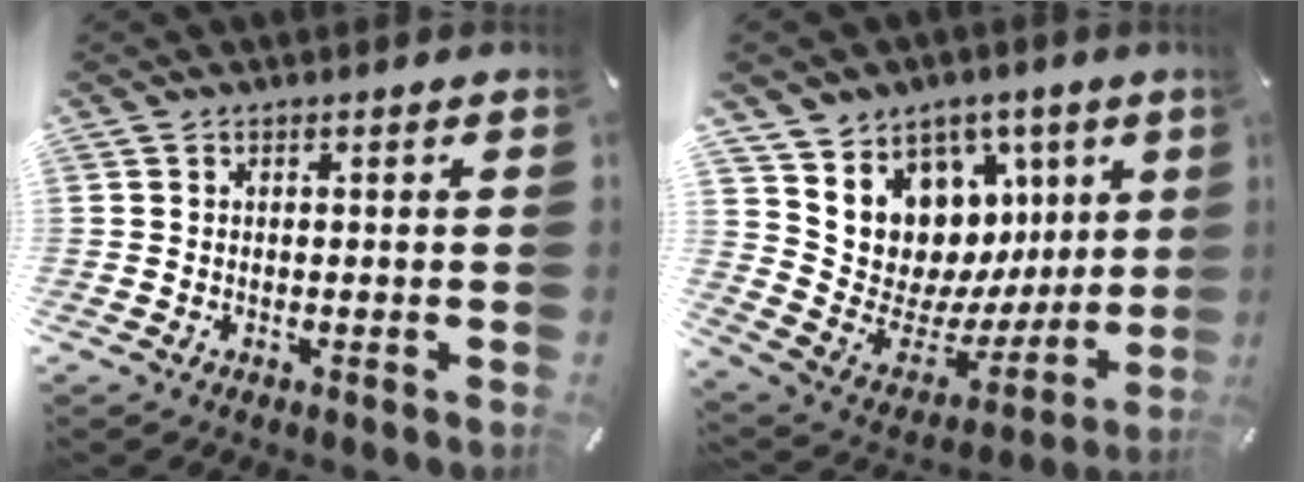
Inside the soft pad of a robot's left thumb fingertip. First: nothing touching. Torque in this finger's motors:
{"motor_torque": [2.55, 2.46, 1.40, -1.36, 0.41]}